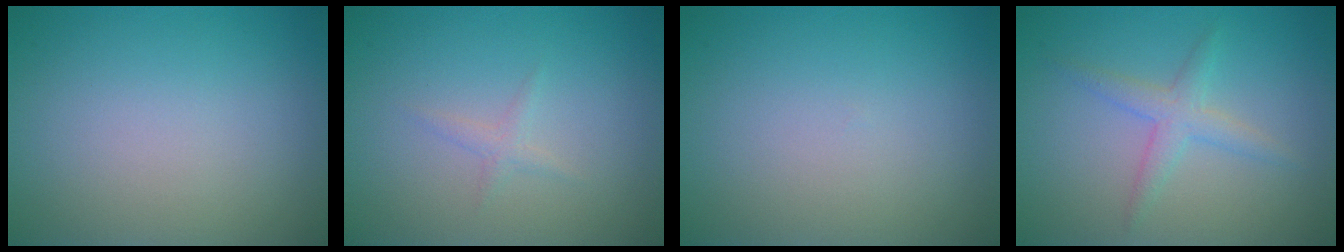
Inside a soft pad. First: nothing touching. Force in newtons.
{"total": 0.9, "press": 0.9, "slide": 0.1}
{"total": 0.0}
{"total": 2.2, "press": 2.2, "slide": 0.1}